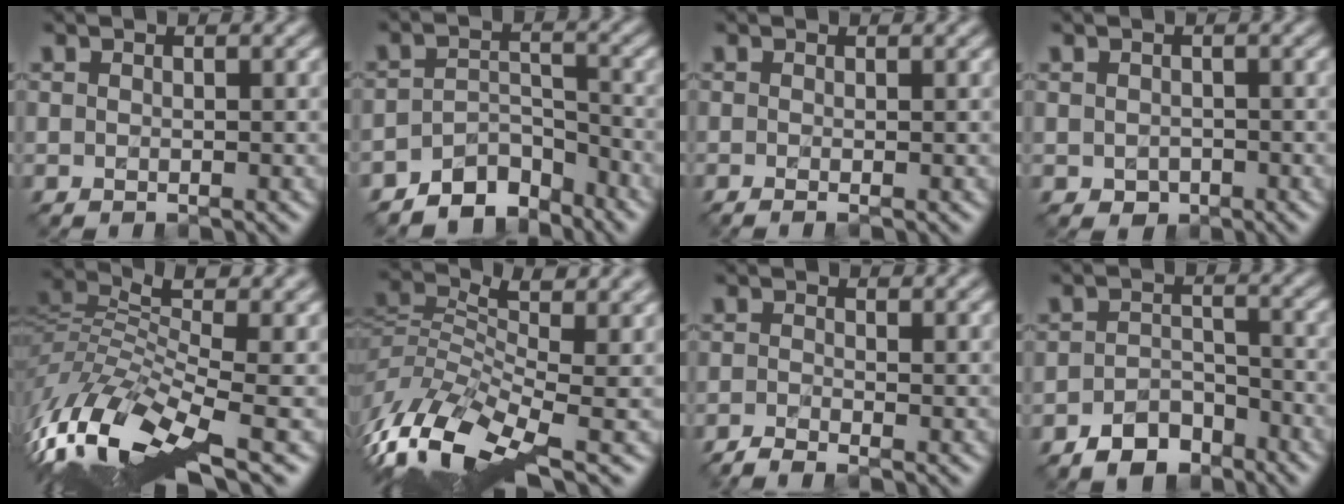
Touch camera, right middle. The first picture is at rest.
{"total": 4.6, "force": [-3.9, 2.0, 1.2], "torque": [-0.008, 0.003, -0.071]}
{"total": 1.2, "force": [-0.1, 0.5, 1.0], "torque": [-0.011, -0.007, -0.010]}
{"total": 0.9, "force": [-0.2, 0.9, 0.2], "torque": [-0.004, -0.001, -0.004]}
{"total": 11.5, "force": [-3.4, 3.8, 10.4], "torque": [-0.228, 0.014, -0.059]}
{"total": 10.1, "force": [-1.8, 4.2, 9.0], "torque": [-0.201, 0.022, -0.037]}
{"total": 1.7, "force": [-1.1, 0.5, 1.1], "torque": [-0.028, -0.003, -0.037]}
{"total": 3.4, "force": [-2.5, 2.0, 1.3], "torque": [-0.023, 0.006, -0.049]}